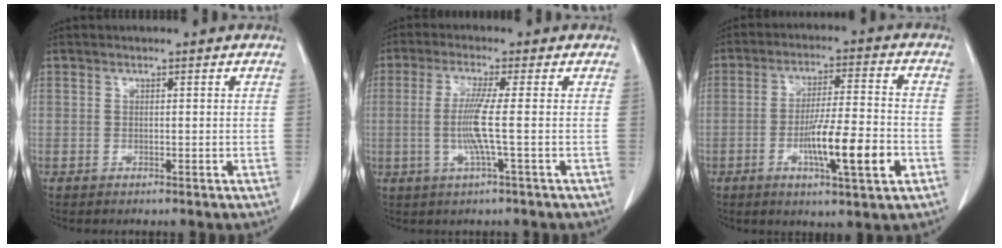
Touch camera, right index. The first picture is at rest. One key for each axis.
{"total": 5.8, "fx": -0.7, "fy": -0.9, "fz": 5.7, "tx": -0.122, "ty": -0.003, "tz": -0.017}
{"total": 11.2, "fx": -3.8, "fy": 0.8, "fz": 10.5, "tx": -0.176, "ty": -0.007, "tz": -0.064}